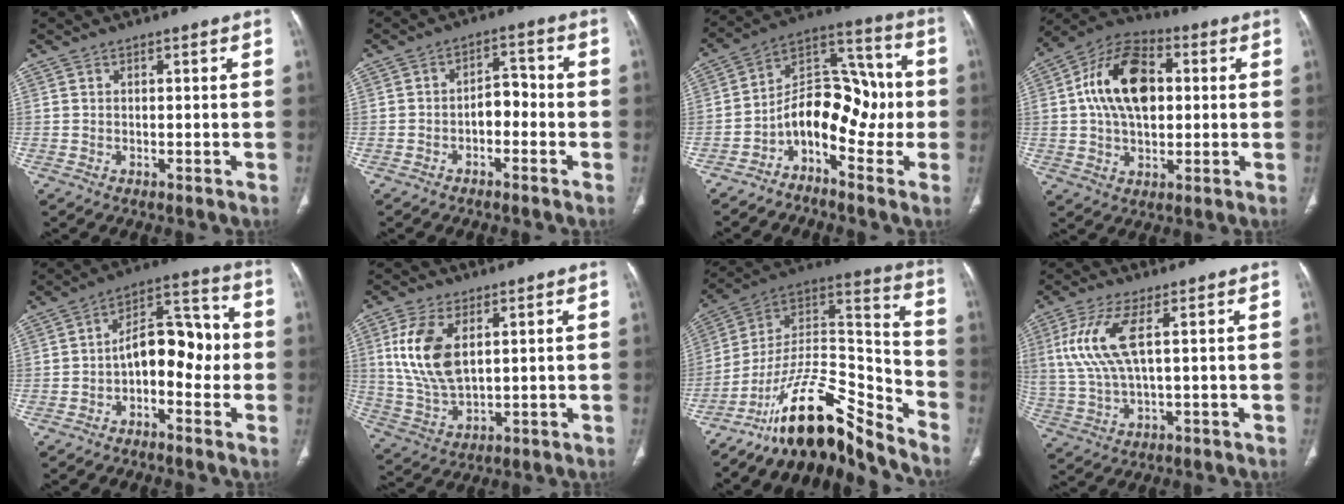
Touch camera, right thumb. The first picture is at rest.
{"total": 4.7, "force": [-1.7, 3.0, 3.2], "torque": [-0.031, 0.033, -0.033]}
{"total": 13.3, "force": [-3.8, 8.0, 10.0], "torque": [-0.118, 0.080, -0.074]}
{"total": 16.8, "force": [2.4, 10.5, 12.9], "torque": [-0.209, 0.019, 0.035]}
{"total": 11.7, "force": [-1.9, 6.6, 9.5], "torque": [-0.112, 0.049, -0.040]}
{"total": 12.3, "force": [3.6, 6.5, 9.8], "torque": [-0.201, -0.013, 0.080]}
{"total": 18.9, "force": [-15.8, 4.5, 9.4], "torque": [-0.120, 0.136, -0.276]}
{"total": 10.5, "force": [2.9, 3.1, 9.6], "torque": [-0.249, -0.003, 0.065]}